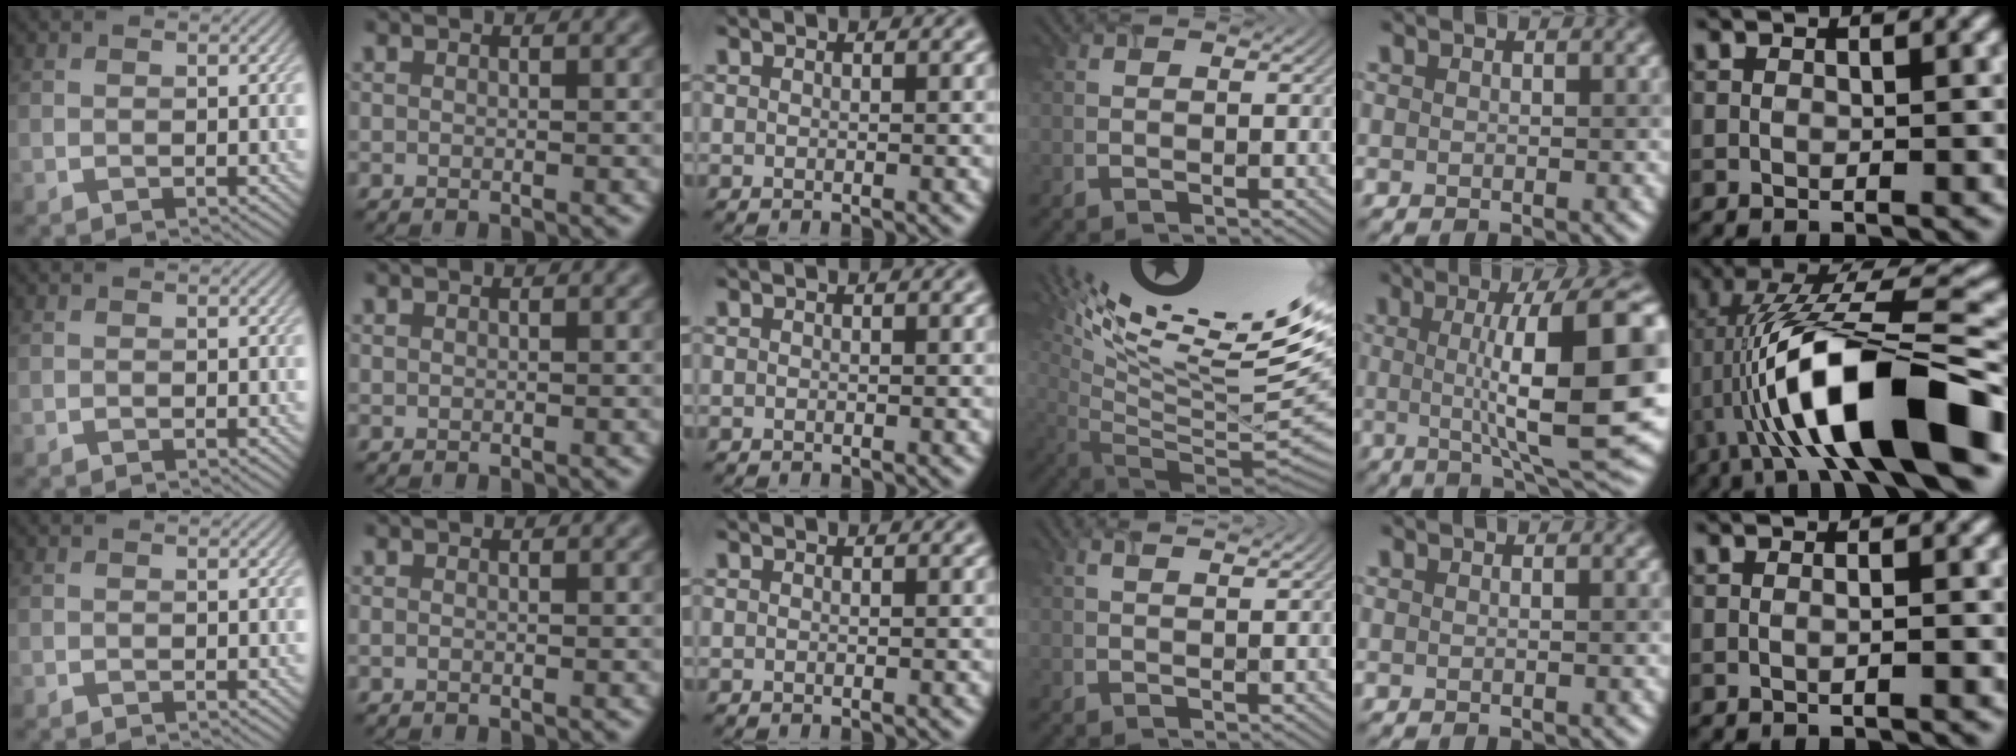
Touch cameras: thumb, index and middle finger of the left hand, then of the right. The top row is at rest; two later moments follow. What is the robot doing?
{"motion": "screw", "object": "timer"}